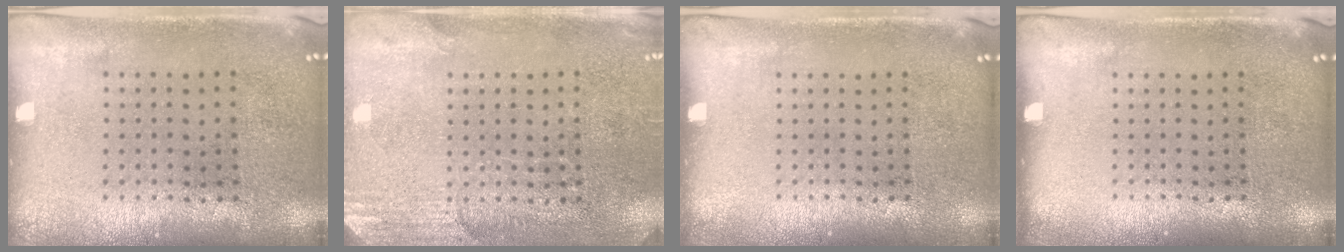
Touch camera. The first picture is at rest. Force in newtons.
{"total": 2.8, "press": 2.5, "slide": 1.3}
{"total": 0.0}
{"total": 0.0}